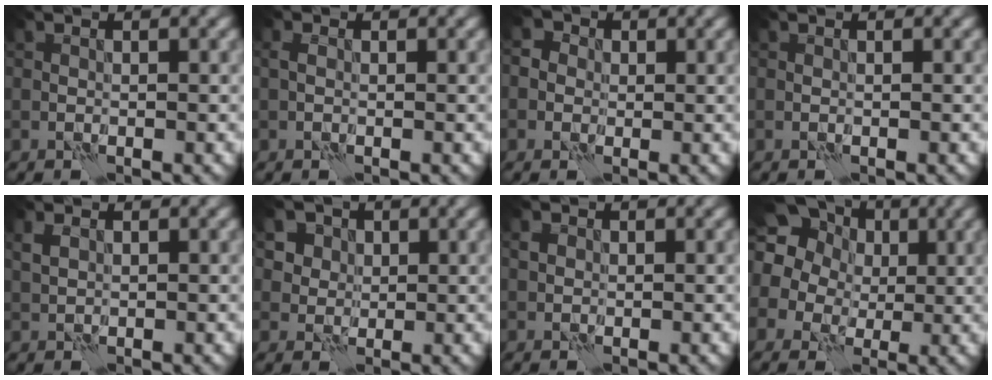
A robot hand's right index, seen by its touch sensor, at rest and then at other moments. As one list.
[{"total": 1.0, "force": [0.0, 0.7, 0.7], "torque": [-0.015, 0.002, -0.003]}, {"total": 3.2, "force": [0.7, 2.9, 1.2], "torque": [0.003, 0.014, -0.017]}, {"total": 0.0}, {"total": 1.2, "force": [0.6, 0.8, 0.7], "torque": [-0.021, 0.003, 0.013]}, {"total": 7.2, "force": [3.6, 5.5, 3.0], "torque": [-0.066, 0.008, 0.048]}, {"total": 1.0, "force": [0.3, 1.0, 0.3], "torque": [-0.004, 0.003, 0.004]}, {"total": 15.6, "force": [6.2, 12.5, 6.8], "torque": [-0.165, 0.038, 0.083]}]